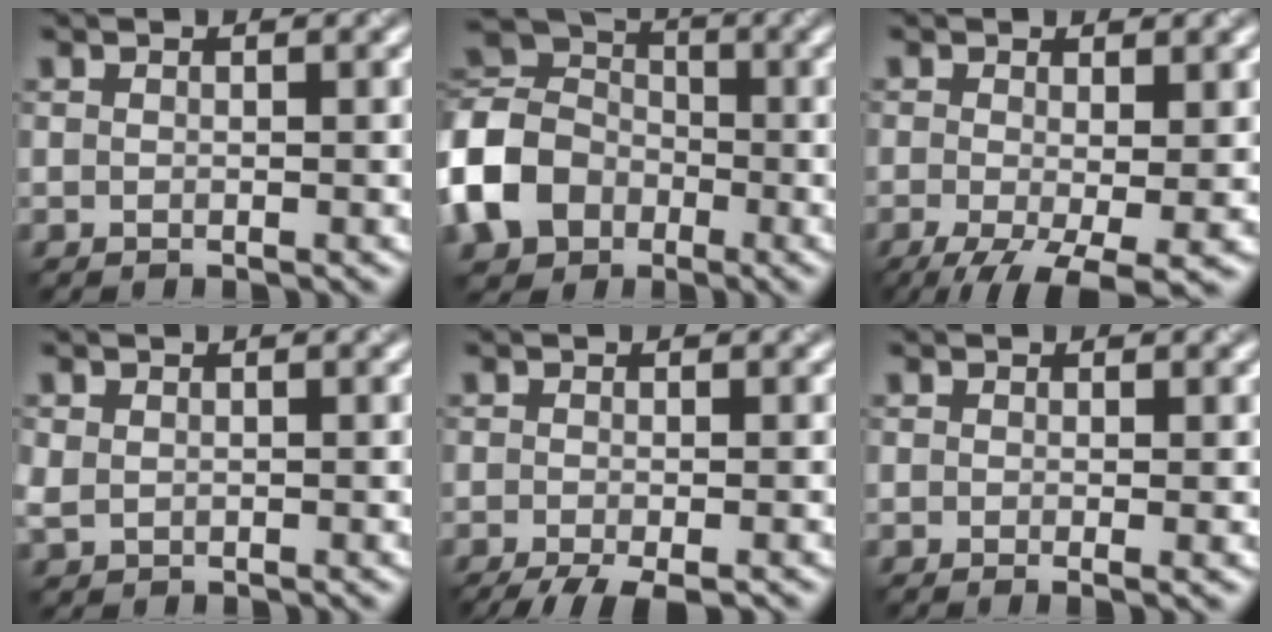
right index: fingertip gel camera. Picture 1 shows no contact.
{"total": 9.2, "force": [-2.9, 7.3, 4.8], "torque": [-0.127, 0.004, -0.079]}
{"total": 7.2, "force": [-2.8, 2.5, 6.2], "torque": [-0.119, -0.017, -0.041]}
{"total": 1.2, "force": [0.3, 1.1, 0.5], "torque": [-0.012, -0.002, 0.009]}
{"total": 4.5, "force": [-3.2, 0.8, 3.0], "torque": [-0.044, -0.008, -0.057]}
{"total": 0.9, "force": [0.0, -0.1, 0.9], "torque": [-0.012, -0.005, -0.003]}